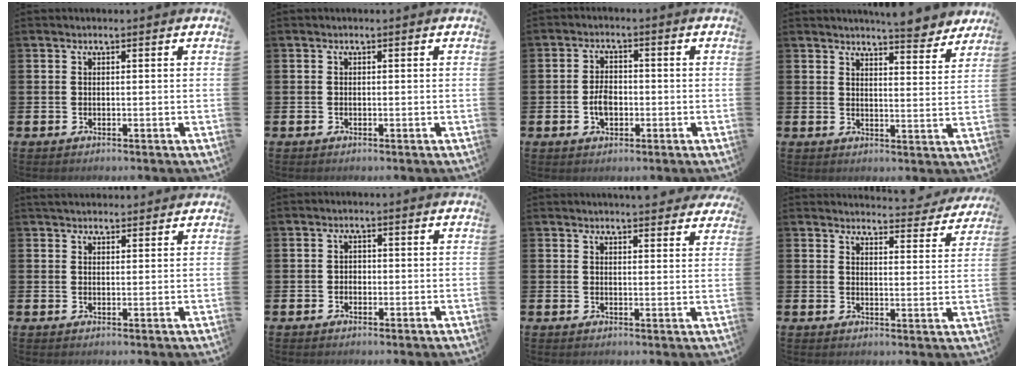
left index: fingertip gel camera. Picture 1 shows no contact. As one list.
[{"total": 0.0}, {"total": 3.3, "force": [-0.8, 2.2, 2.3], "torque": [-0.035, 0.000, -0.017]}, {"total": 5.9, "force": [5.8, 0.4, 1.1], "torque": [-0.009, -0.042, 0.099]}, {"total": 2.6, "force": [2.5, 0.7, 0.3], "torque": [0.001, -0.010, 0.043]}, {"total": 1.2, "force": [-0.5, 1.0, 0.4], "torque": [-0.009, 0.005, -0.011]}, {"total": 3.3, "force": [3.3, 0.1, -0.1], "torque": [0.007, -0.023, 0.059]}, {"total": 4.0, "force": [4.0, 0.2, 0.3], "torque": [0.003, -0.036, 0.064]}]